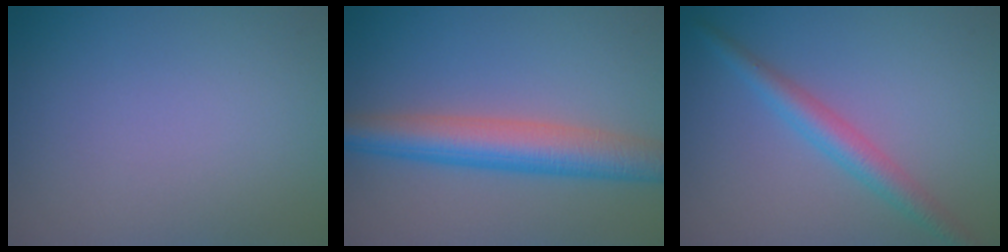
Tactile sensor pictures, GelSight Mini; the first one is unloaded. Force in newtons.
{"total": 5.8, "press": 5.8, "slide": 0.1}
{"total": 2.9, "press": 2.9, "slide": 0.1}